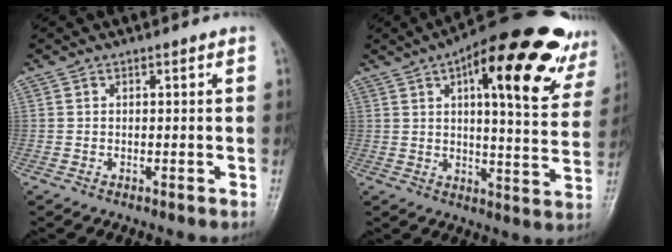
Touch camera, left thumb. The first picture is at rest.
{"total": 24.3, "force": [12.3, 7.9, 19.4], "torque": [-0.235, -0.014, 0.166]}